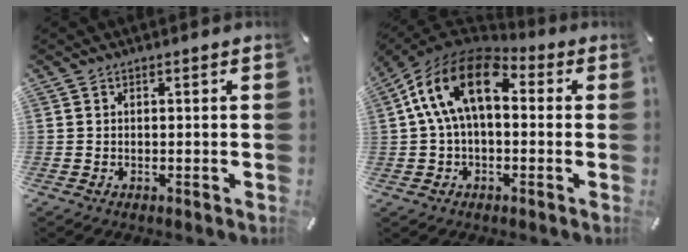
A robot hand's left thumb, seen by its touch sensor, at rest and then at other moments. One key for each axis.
{"total": 15.8, "fx": 3.0, "fy": 9.5, "fz": 12.2, "tx": -0.249, "ty": 0.001, "tz": 0.050}